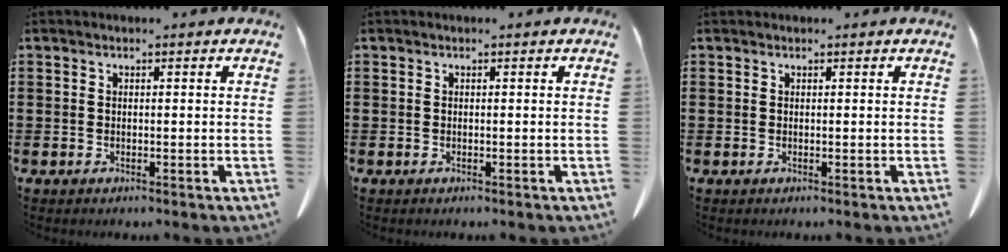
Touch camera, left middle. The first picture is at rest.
{"total": 0.0}
{"total": 0.0}